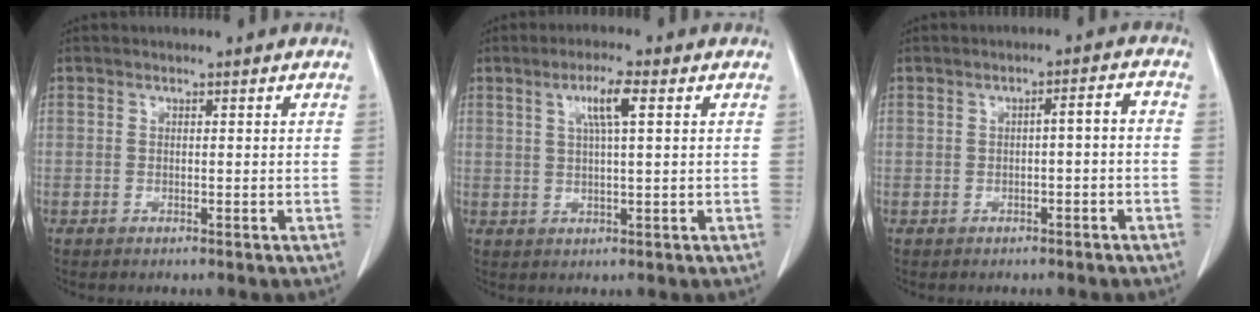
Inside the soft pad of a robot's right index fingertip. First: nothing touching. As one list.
[{"total": 5.2, "force": [1.9, 0.8, 4.8], "torque": [-0.091, 0.006, 0.036]}, {"total": 3.1, "force": [-0.6, 0.8, 3.0], "torque": [-0.048, 0.019, -0.005]}]